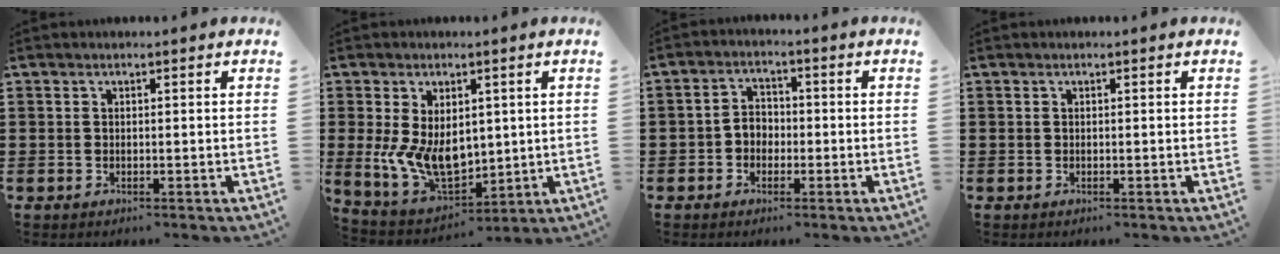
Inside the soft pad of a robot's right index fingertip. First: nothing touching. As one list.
[{"total": 9.4, "force": [0.8, 6.6, 6.6], "torque": [-0.129, 0.006, 0.020]}, {"total": 2.9, "force": [-1.3, 2.3, 1.2], "torque": [-0.030, 0.009, -0.029]}, {"total": 0.0}]